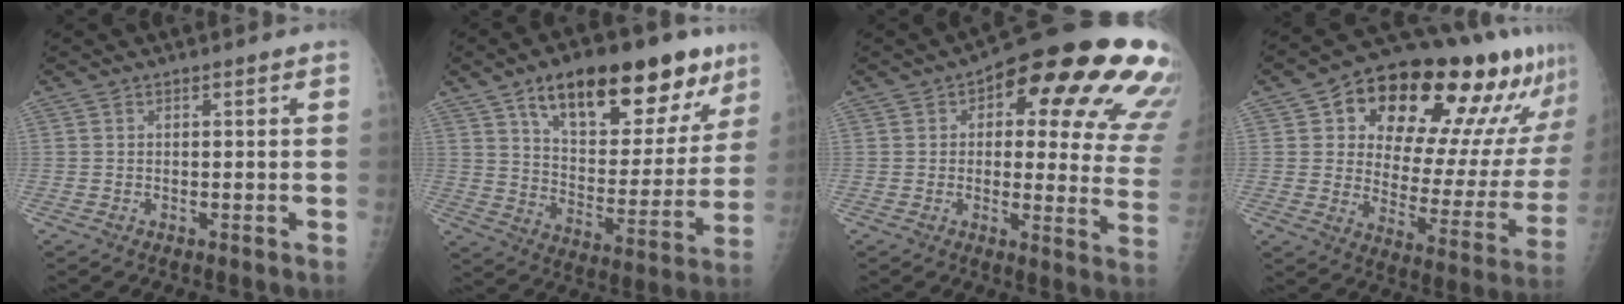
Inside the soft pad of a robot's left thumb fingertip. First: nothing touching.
{"total": 25.5, "force": [14.9, 11.3, 17.4], "torque": [-0.208, -0.031, 0.232]}
{"total": 24.7, "force": [10.6, 9.6, 20.2], "torque": [-0.191, -0.003, 0.125]}
{"total": 27.6, "force": [15.5, 12.9, 18.8], "torque": [-0.224, -0.024, 0.228]}